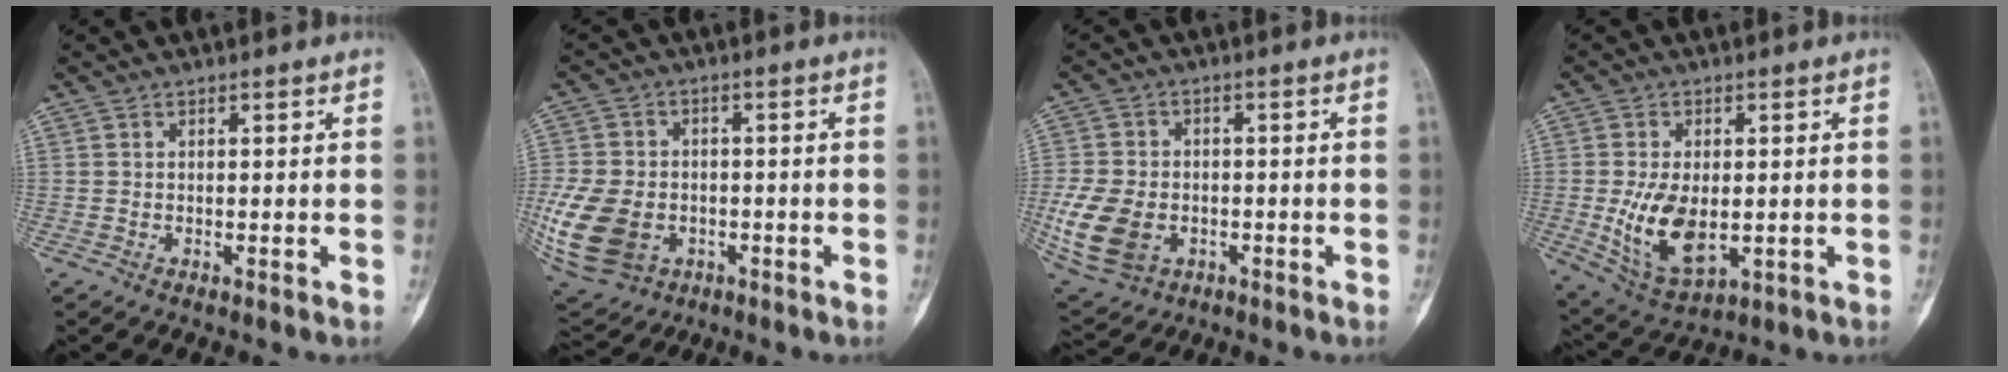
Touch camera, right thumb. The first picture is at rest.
{"total": 17.5, "force": [-4.4, 13.1, 10.8], "torque": [-0.250, -0.003, -0.062]}
{"total": 12.1, "force": [-3.1, 8.7, 7.8], "torque": [-0.156, 0.004, -0.046]}
{"total": 11.3, "force": [-1.1, 6.5, 9.2], "torque": [-0.161, -0.011, -0.001]}